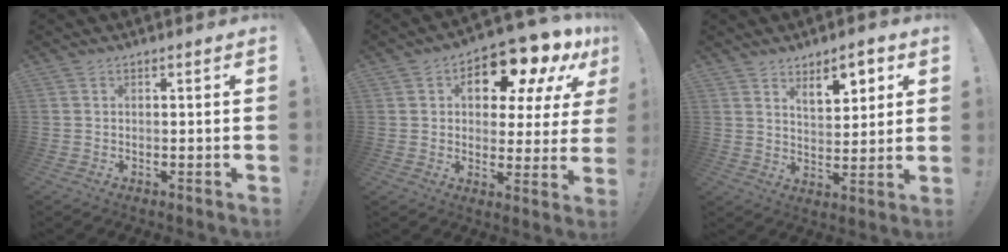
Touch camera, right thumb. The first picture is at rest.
{"total": 14.8, "force": [8.8, 6.6, 9.9], "torque": [-0.145, -0.058, 0.142]}
{"total": 8.6, "force": [5.5, 3.7, 5.4], "torque": [-0.056, -0.036, 0.093]}